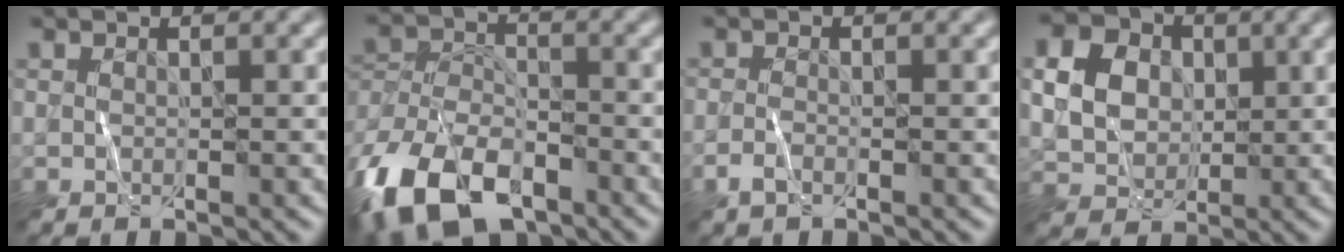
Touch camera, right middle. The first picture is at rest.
{"total": 12.2, "force": [-8.5, 6.1, 6.3], "torque": [-0.125, -0.018, -0.167]}
{"total": 1.3, "force": [-0.9, 0.4, 0.8], "torque": [-0.016, 0.003, -0.020]}
{"total": 6.4, "force": [1.1, 5.3, 3.4], "torque": [-0.083, 0.015, 0.016]}